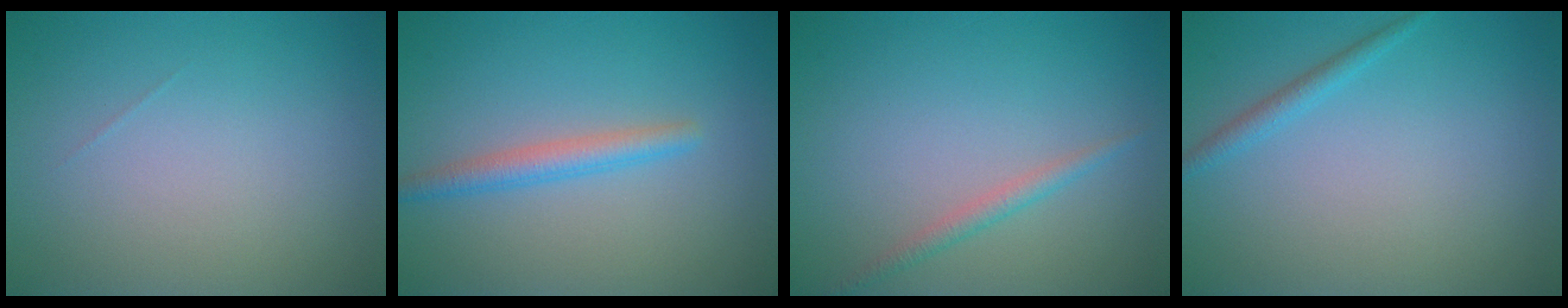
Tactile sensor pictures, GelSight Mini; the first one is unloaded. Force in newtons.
{"total": 2.3, "press": 2.2, "slide": 0.2}
{"total": 1.4, "press": 1.4, "slide": 0.0}
{"total": 1.3, "press": 1.3, "slide": 0.1}